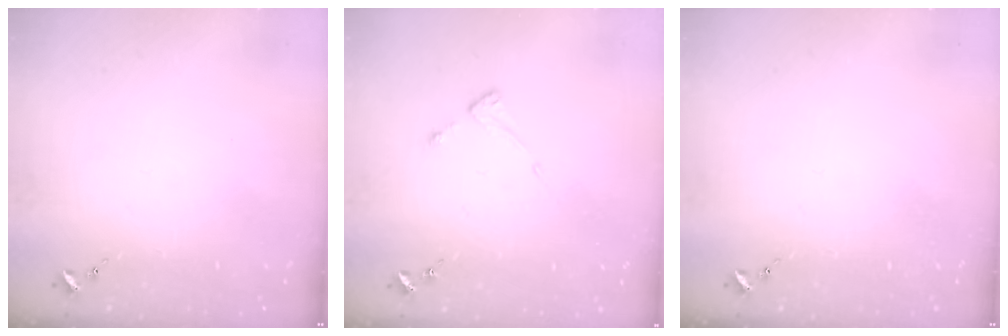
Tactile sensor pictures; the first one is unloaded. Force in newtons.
{"total": 3.9, "press": 3.8, "slide": 0.4}
{"total": 0.0}